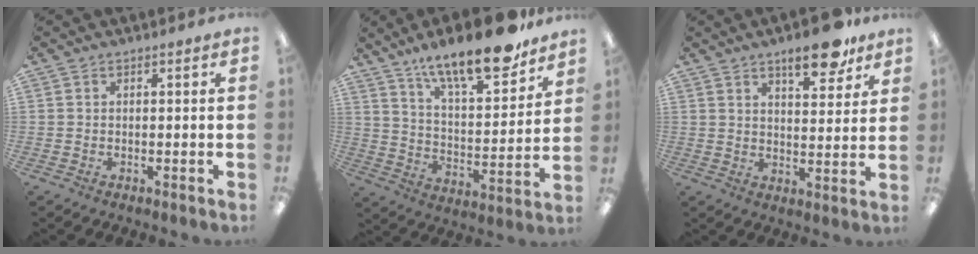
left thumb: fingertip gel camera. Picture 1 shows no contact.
{"total": 19.2, "force": [15.1, 5.2, 10.8], "torque": [-0.172, -0.097, 0.252]}
{"total": 11.0, "force": [7.7, 3.8, 7.0], "torque": [-0.089, -0.039, 0.126]}